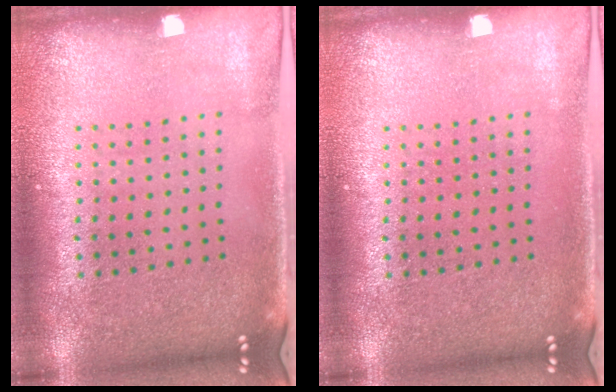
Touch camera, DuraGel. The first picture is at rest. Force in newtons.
{"total": 0.0}